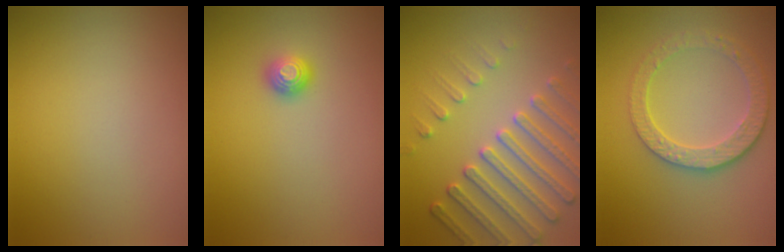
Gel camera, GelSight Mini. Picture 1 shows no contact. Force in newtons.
{"total": 1.3, "press": 1.0, "slide": 0.8}
{"total": 5.2, "press": 4.6, "slide": 2.3}
{"total": 3.5, "press": 3.1, "slide": 1.5}